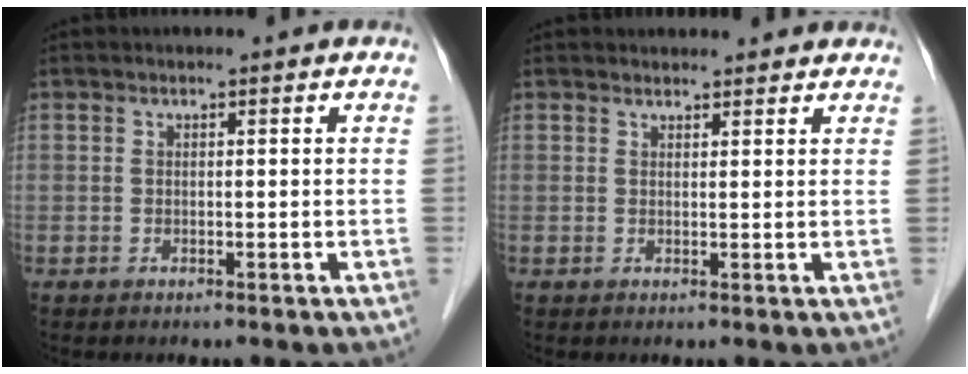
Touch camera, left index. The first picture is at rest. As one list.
[{"total": 4.2, "force": [3.9, 1.4, 0.7], "torque": [-0.004, 0.015, 0.041]}]